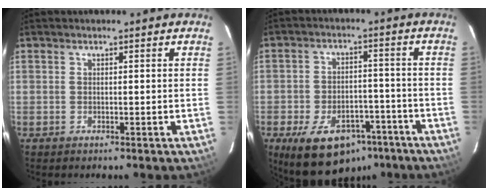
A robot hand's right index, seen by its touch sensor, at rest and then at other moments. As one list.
[{"total": 16.1, "force": [-10.0, 9.3, 8.5], "torque": [-0.176, 0.007, -0.136]}]